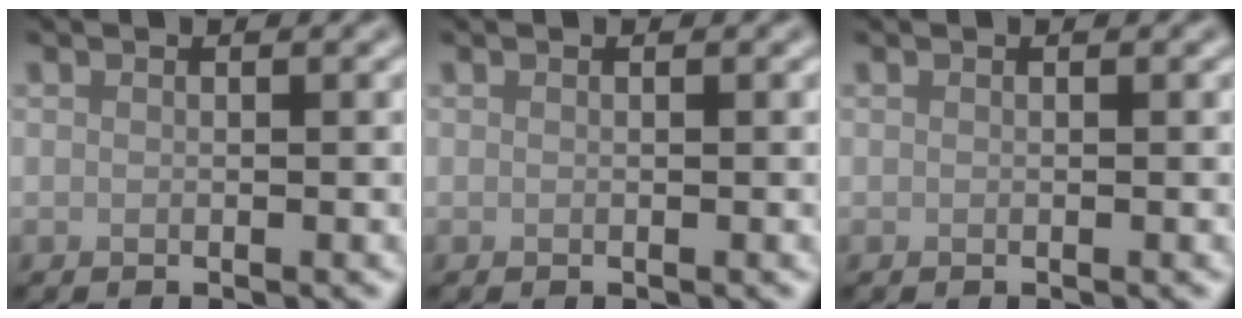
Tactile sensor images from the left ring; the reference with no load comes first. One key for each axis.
{"total": 0.0}
{"total": 0.0}